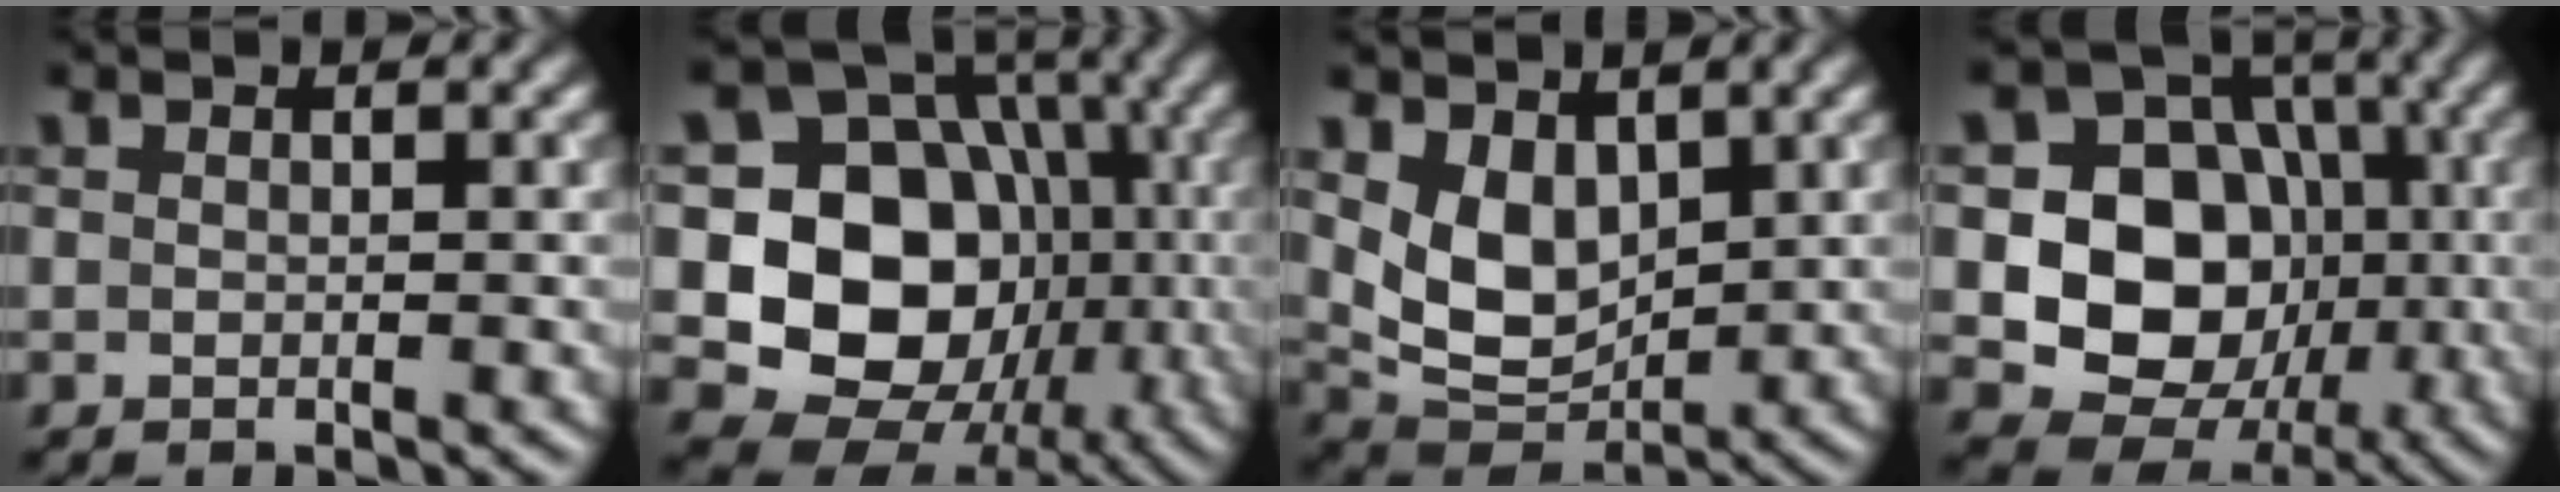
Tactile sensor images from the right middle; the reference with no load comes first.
{"total": 14.0, "force": [-1.5, 11.6, 7.6], "torque": [-0.119, -0.013, -0.037]}
{"total": 5.9, "force": [1.6, 3.9, 4.1], "torque": [-0.078, -0.017, 0.038]}
{"total": 11.1, "force": [-1.7, 9.1, 6.0], "torque": [-0.098, -0.007, -0.041]}